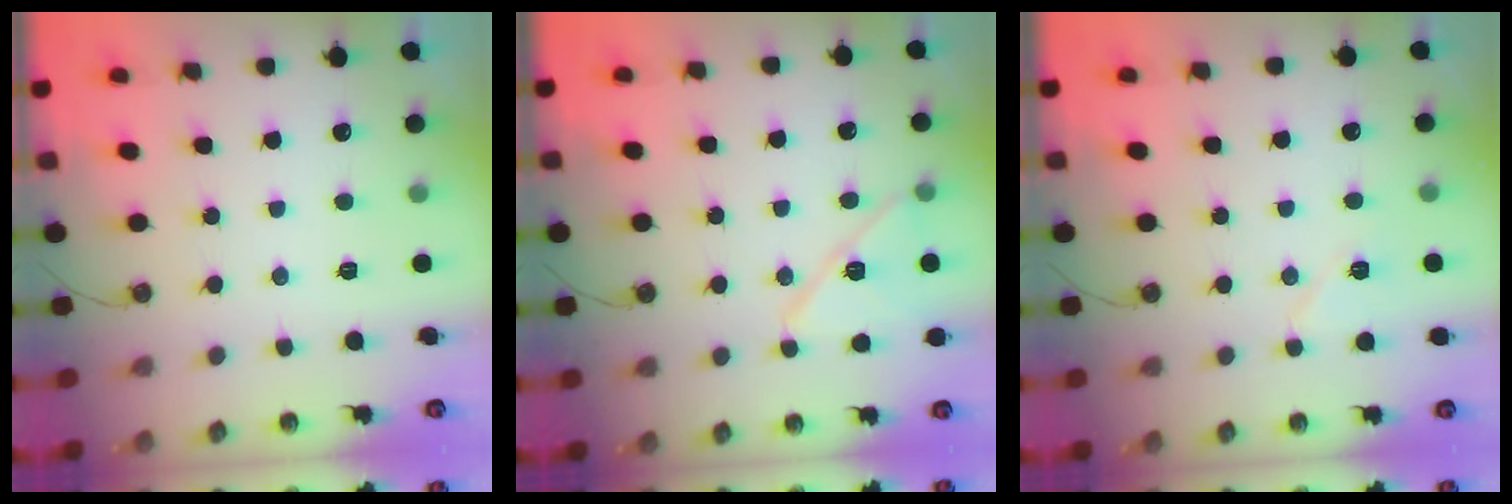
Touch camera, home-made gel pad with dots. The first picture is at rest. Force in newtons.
{"total": 12.6, "press": 12.6, "slide": 0.6}
{"total": 5.5, "press": 5.3, "slide": 1.5}